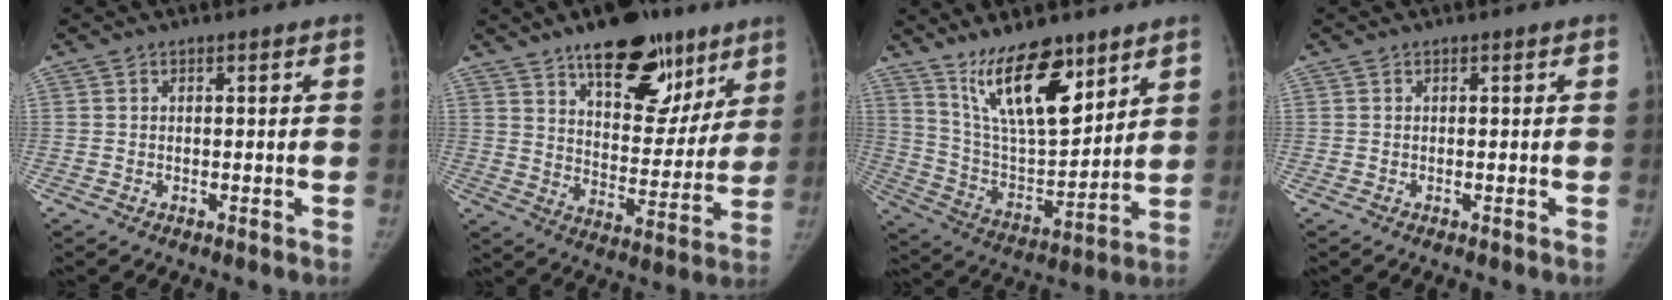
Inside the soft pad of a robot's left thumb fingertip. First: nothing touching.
{"total": 21.2, "force": [13.1, 10.3, 13.1], "torque": [-0.129, -0.054, 0.200]}
{"total": 17.0, "force": [11.2, 6.0, 11.3], "torque": [-0.161, -0.068, 0.215]}
{"total": 0.0}